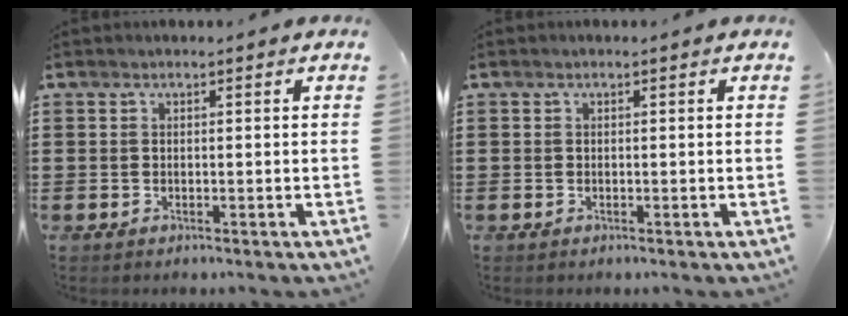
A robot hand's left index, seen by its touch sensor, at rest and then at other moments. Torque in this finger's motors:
{"motor_torque": [0.00, 0.00, 0.00, 0.00]}